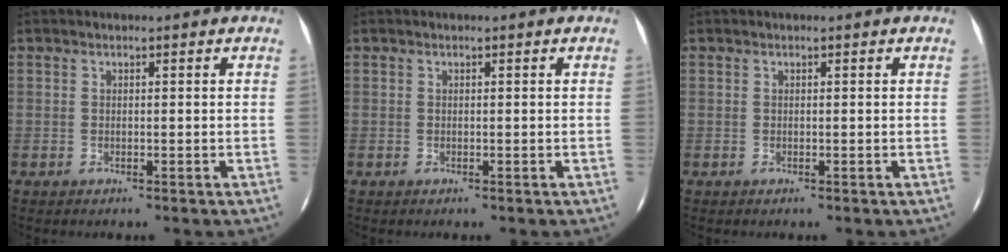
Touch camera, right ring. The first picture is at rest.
{"total": 0.0}
{"total": 0.0}